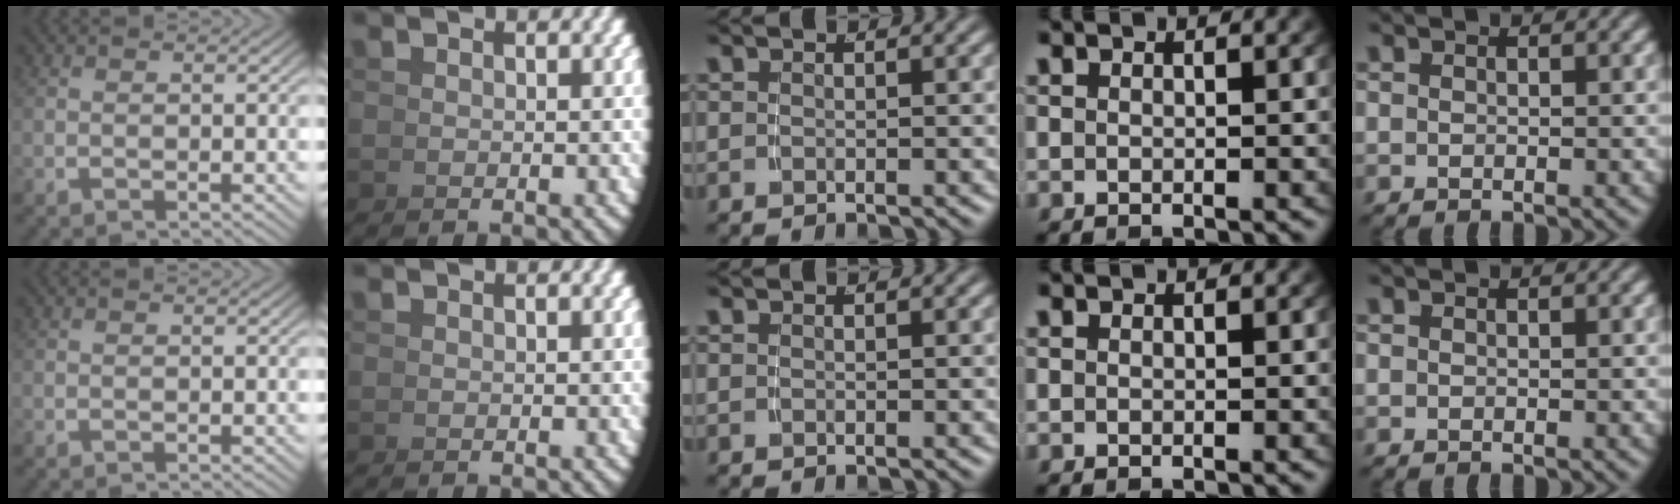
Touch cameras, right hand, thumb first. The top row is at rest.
{}